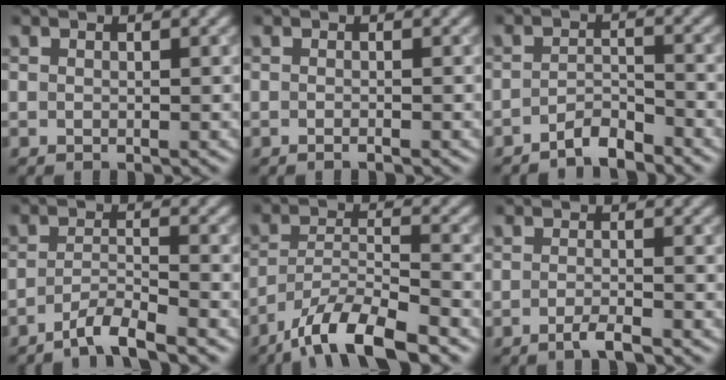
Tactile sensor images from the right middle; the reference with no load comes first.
{"total": 0.8, "force": [-0.4, 0.2, 0.6], "torque": [-0.006, -0.003, -0.009]}
{"total": 2.4, "force": [-2.2, 0.3, 1.1], "torque": [-0.017, 0.007, -0.043]}
{"total": 3.7, "force": [-2.7, 0.6, 2.4], "torque": [-0.036, 0.004, -0.061]}
{"total": 8.3, "force": [-6.3, 1.9, 5.0], "torque": [-0.078, -0.001, -0.119]}
{"total": 1.9, "force": [-1.2, 0.4, 1.4], "torque": [-0.020, 0.001, -0.028]}